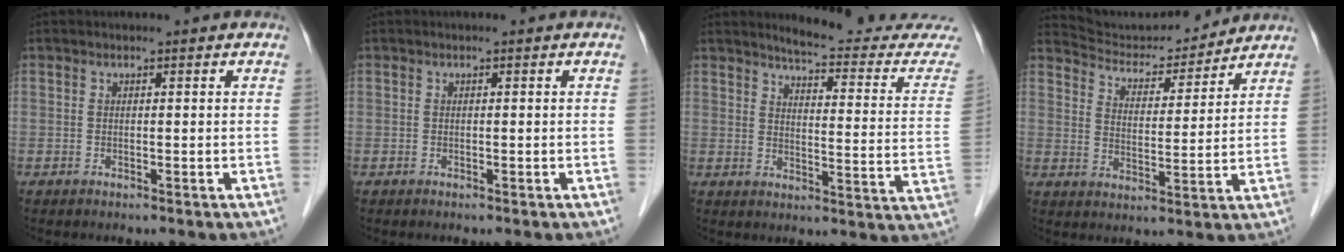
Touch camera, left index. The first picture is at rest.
{"total": 0.0}
{"total": 16.7, "force": [16.2, 0.4, 3.9], "torque": [-0.042, -0.104, 0.177]}
{"total": 11.4, "force": [11.2, 1.7, 1.2], "torque": [-0.022, 0.003, 0.179]}